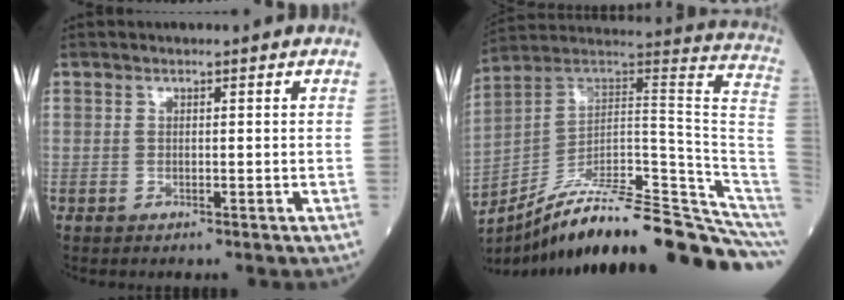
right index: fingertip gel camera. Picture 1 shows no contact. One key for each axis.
{"total": 26.7, "fx": -21.0, "fy": 1.1, "fz": 16.5, "tx": -0.133, "ty": 0.038, "tz": -0.316}